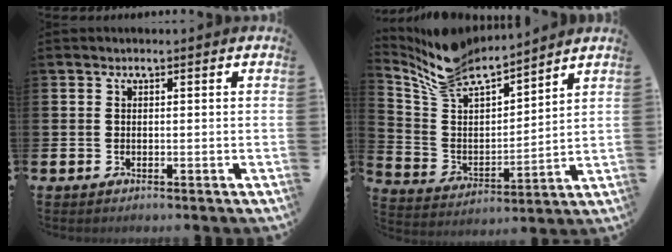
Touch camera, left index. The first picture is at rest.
{"total": 8.6, "force": [8.1, 2.2, 1.9], "torque": [-0.085, -0.055, 0.146]}